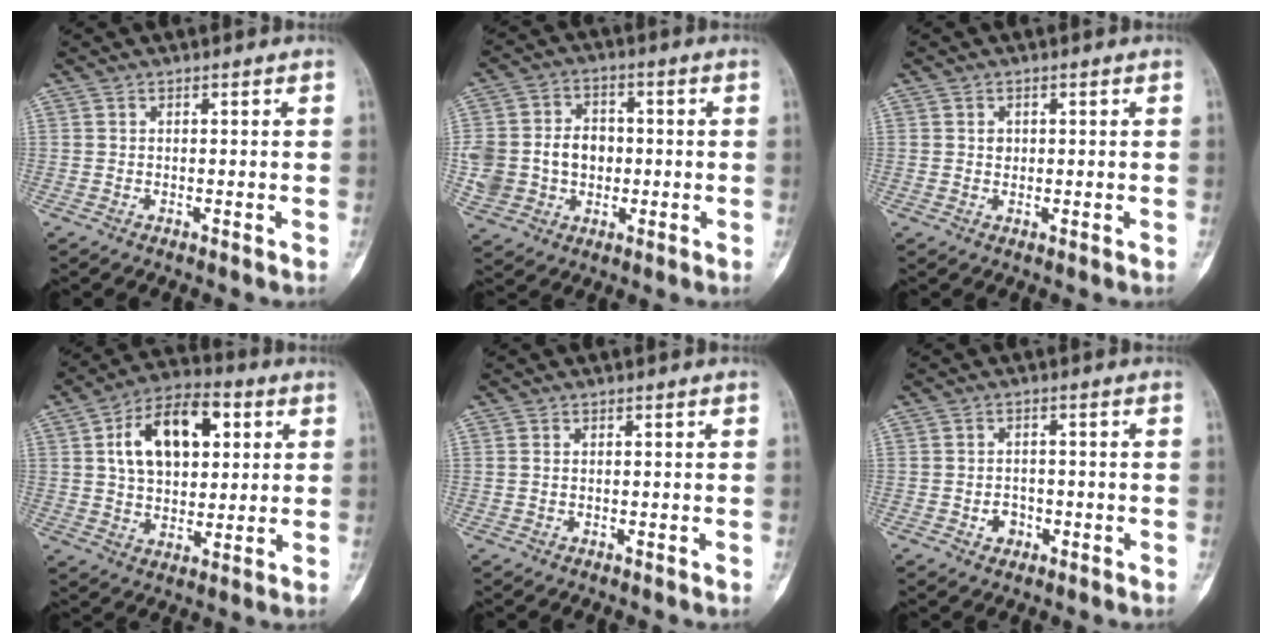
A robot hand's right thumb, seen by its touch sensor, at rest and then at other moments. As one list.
[{"total": 14.9, "force": [-0.6, 12.2, 8.5], "torque": [-0.165, 0.025, 0.005]}, {"total": 1.3, "force": [0.3, 1.1, 0.6], "torque": [-0.001, 0.001, 0.005]}, {"total": 15.8, "force": [4.3, 9.7, 11.8], "torque": [-0.167, 0.007, 0.069]}, {"total": 0.7, "force": [0.1, 0.5, 0.5], "torque": [-0.014, 0.003, 0.005]}, {"total": 3.1, "force": [-1.2, 2.5, 1.3], "torque": [-0.002, 0.009, -0.015]}]